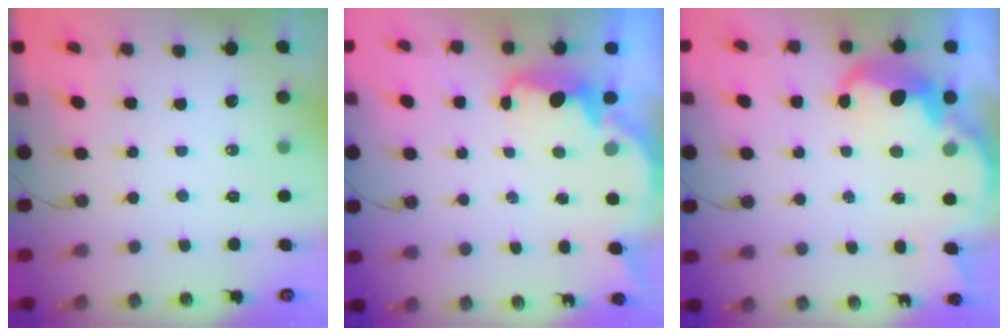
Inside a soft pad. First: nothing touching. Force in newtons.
{"total": 2.7, "press": 2.7, "slide": 0.4}
{"total": 6.7, "press": 6.7, "slide": 0.5}